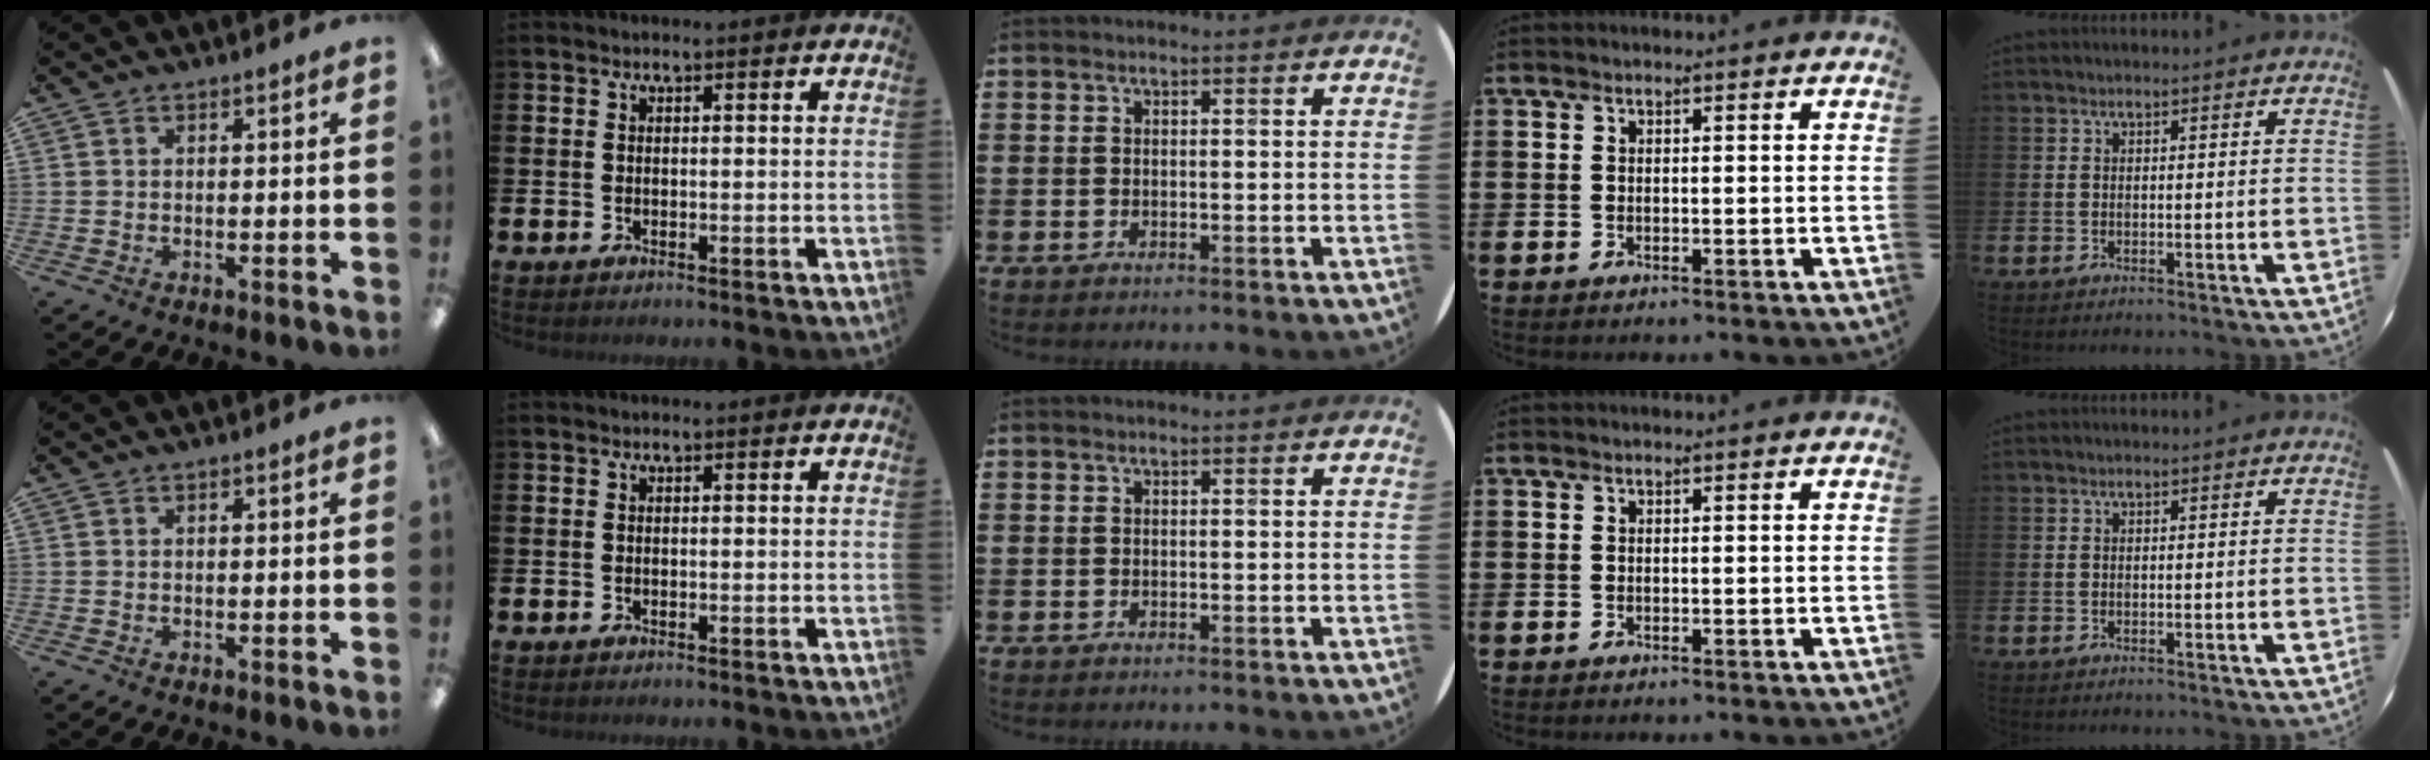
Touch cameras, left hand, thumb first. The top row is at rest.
{}